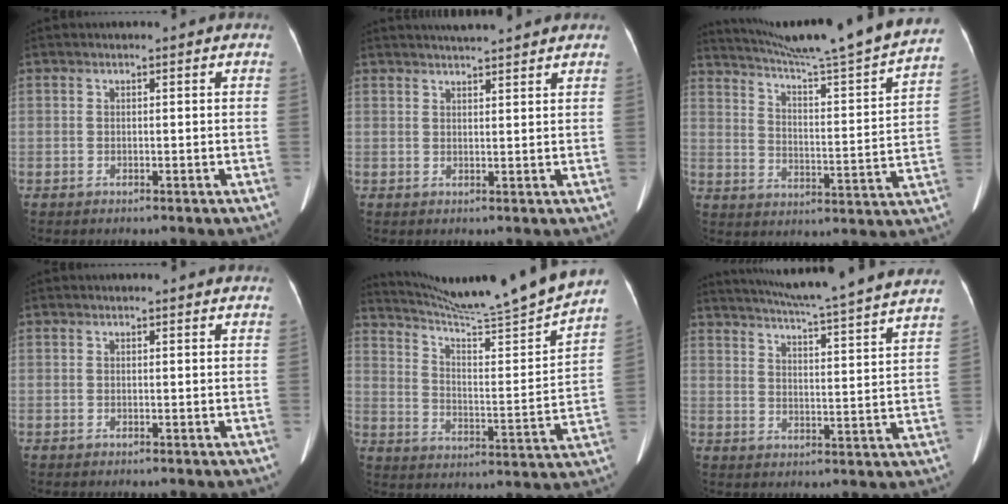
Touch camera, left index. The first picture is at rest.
{"total": 6.0, "force": [5.5, 0.0, 2.3], "torque": [-0.039, 0.028, 0.076]}
{"total": 25.0, "force": [22.5, -1.6, 10.8], "torque": [-0.181, -0.065, 0.307]}
{"total": 0.7, "force": [0.7, 0.0, -0.1], "torque": [-0.009, 0.002, 0.005]}
{"total": 21.3, "force": [19.5, -2.4, 8.0], "torque": [-0.141, -0.063, 0.282]}
{"total": 23.7, "force": [21.5, -1.1, 9.9], "torque": [-0.166, -0.035, 0.279]}